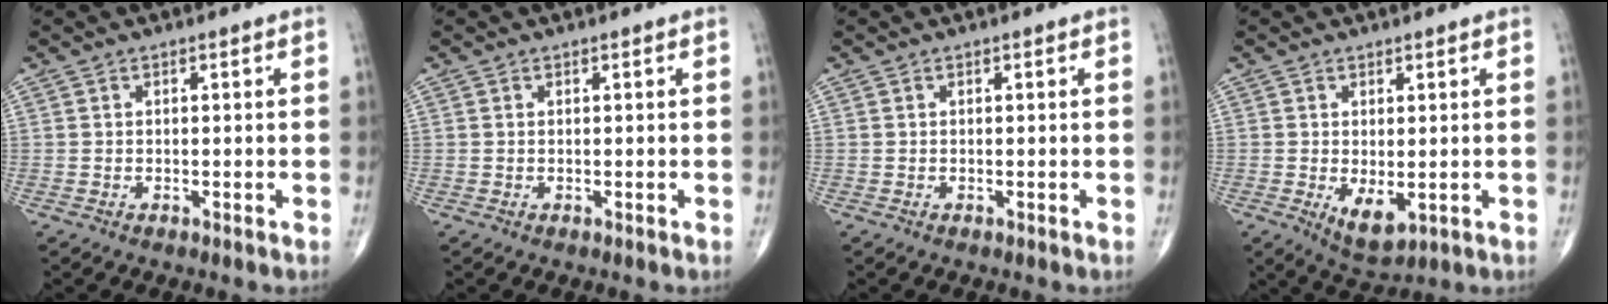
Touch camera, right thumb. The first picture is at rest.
{"total": 0.0}
{"total": 0.0}
{"total": 5.3, "force": [-0.9, 2.6, 4.5], "torque": [-0.067, -0.015, -0.001]}